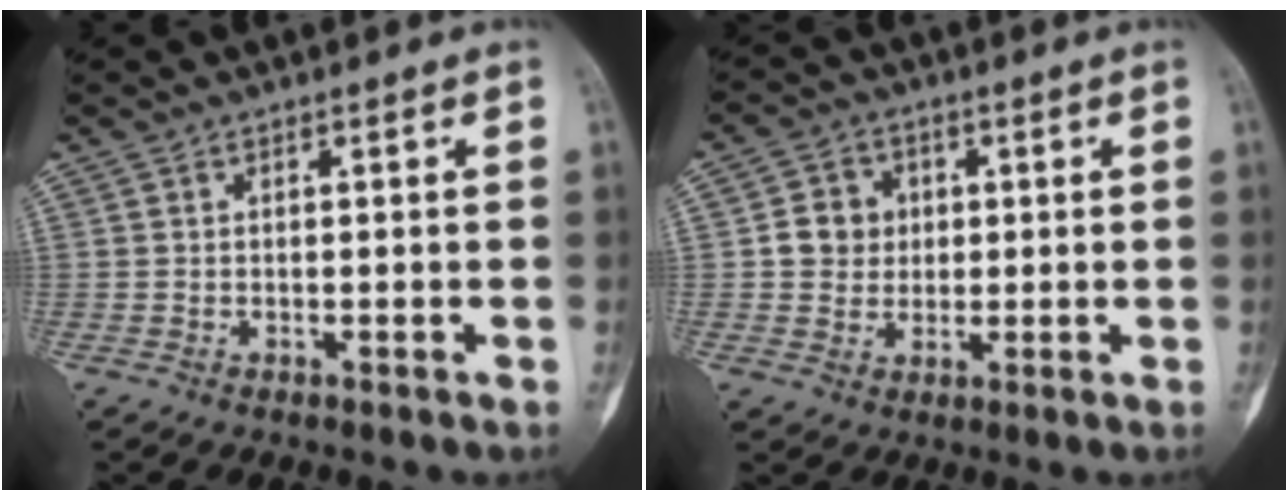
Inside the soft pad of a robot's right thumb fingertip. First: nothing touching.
{"total": 6.3, "force": [0.8, 5.8, 2.4], "torque": [-0.008, 0.004, 0.010]}